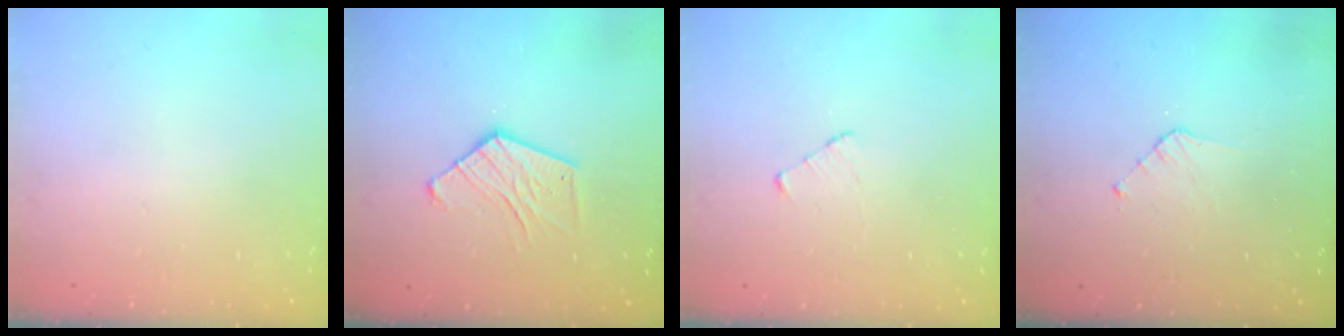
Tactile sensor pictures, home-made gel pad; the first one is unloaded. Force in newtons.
{"total": 8.8, "press": 8.8, "slide": 0.3}
{"total": 2.9, "press": 2.8, "slide": 0.3}
{"total": 3.7, "press": 3.7, "slide": 0.3}